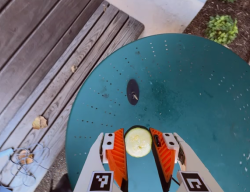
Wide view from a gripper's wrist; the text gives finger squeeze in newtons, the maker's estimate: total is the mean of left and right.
{"total": 11.4, "left": 11.9, "right": 11.0}